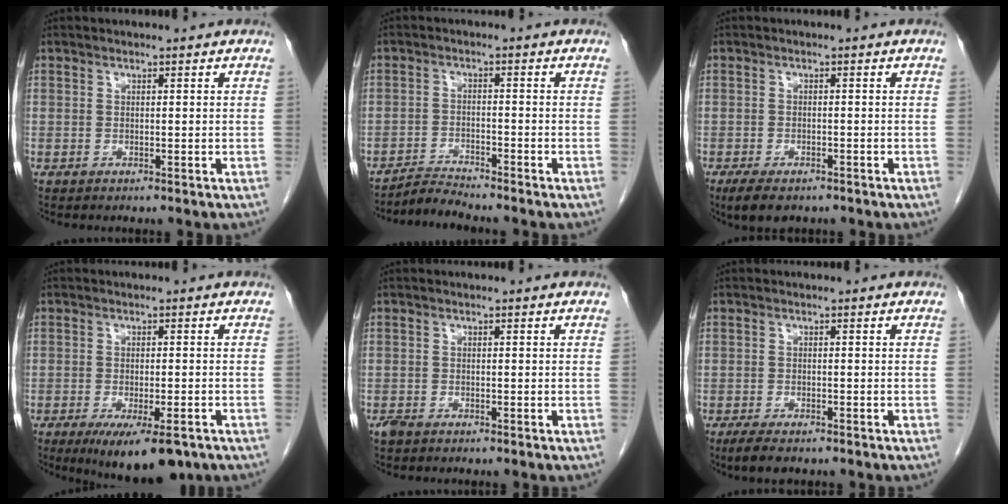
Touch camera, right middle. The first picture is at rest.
{"total": 3.1, "force": [-3.0, -0.8, -0.3], "torque": [0.007, -0.018, -0.053]}
{"total": 5.2, "force": [-3.7, 2.2, 2.9], "torque": [-0.048, -0.009, -0.053]}
{"total": 9.8, "force": [-6.5, 2.6, 6.8], "torque": [-0.096, -0.017, -0.096]}
{"total": 1.4, "force": [-1.1, 0.6, 0.7], "torque": [-0.019, -0.002, -0.018]}
{"total": 3.6, "force": [-2.7, 1.1, 2.2], "torque": [-0.043, -0.008, -0.039]}